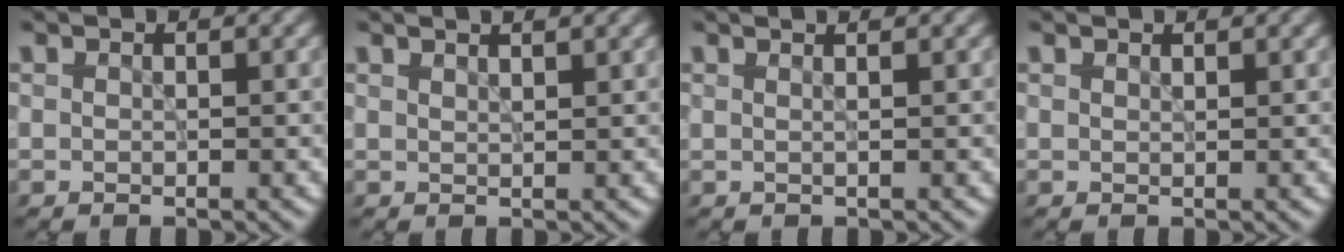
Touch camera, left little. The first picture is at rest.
{"total": 2.2, "force": [1.6, 0.7, 1.3], "torque": [0.002, 0.006, 0.005]}
{"total": 2.6, "force": [1.3, 1.1, 1.9], "torque": [-0.009, 0.005, -0.014]}
{"total": 0.6, "force": [0.5, 0.0, 0.1], "torque": [0.001, 0.000, 0.011]}